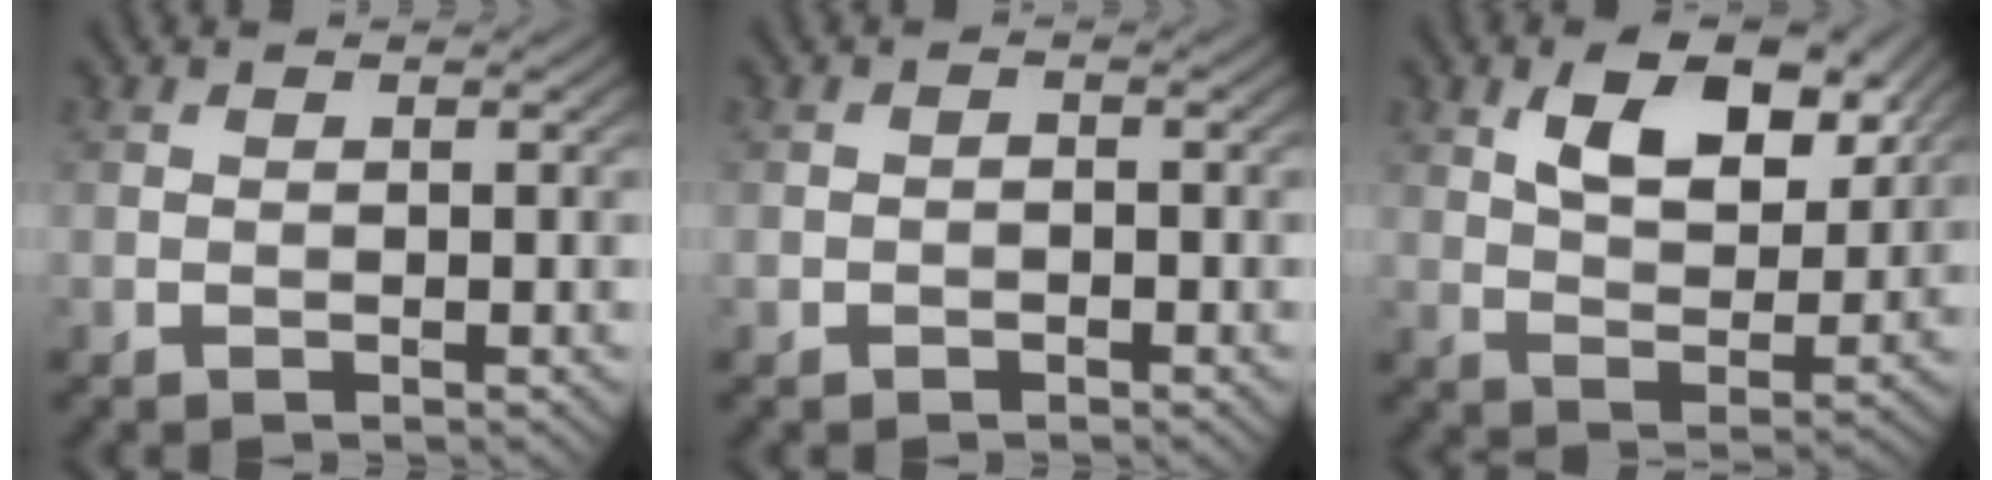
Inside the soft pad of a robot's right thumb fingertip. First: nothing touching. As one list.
[{"total": 1.1, "force": [-0.7, 0.8, 0.3], "torque": [-0.004, 0.000, -0.015]}, {"total": 9.5, "force": [4.6, 4.9, 6.8], "torque": [-0.122, -0.004, 0.083]}]